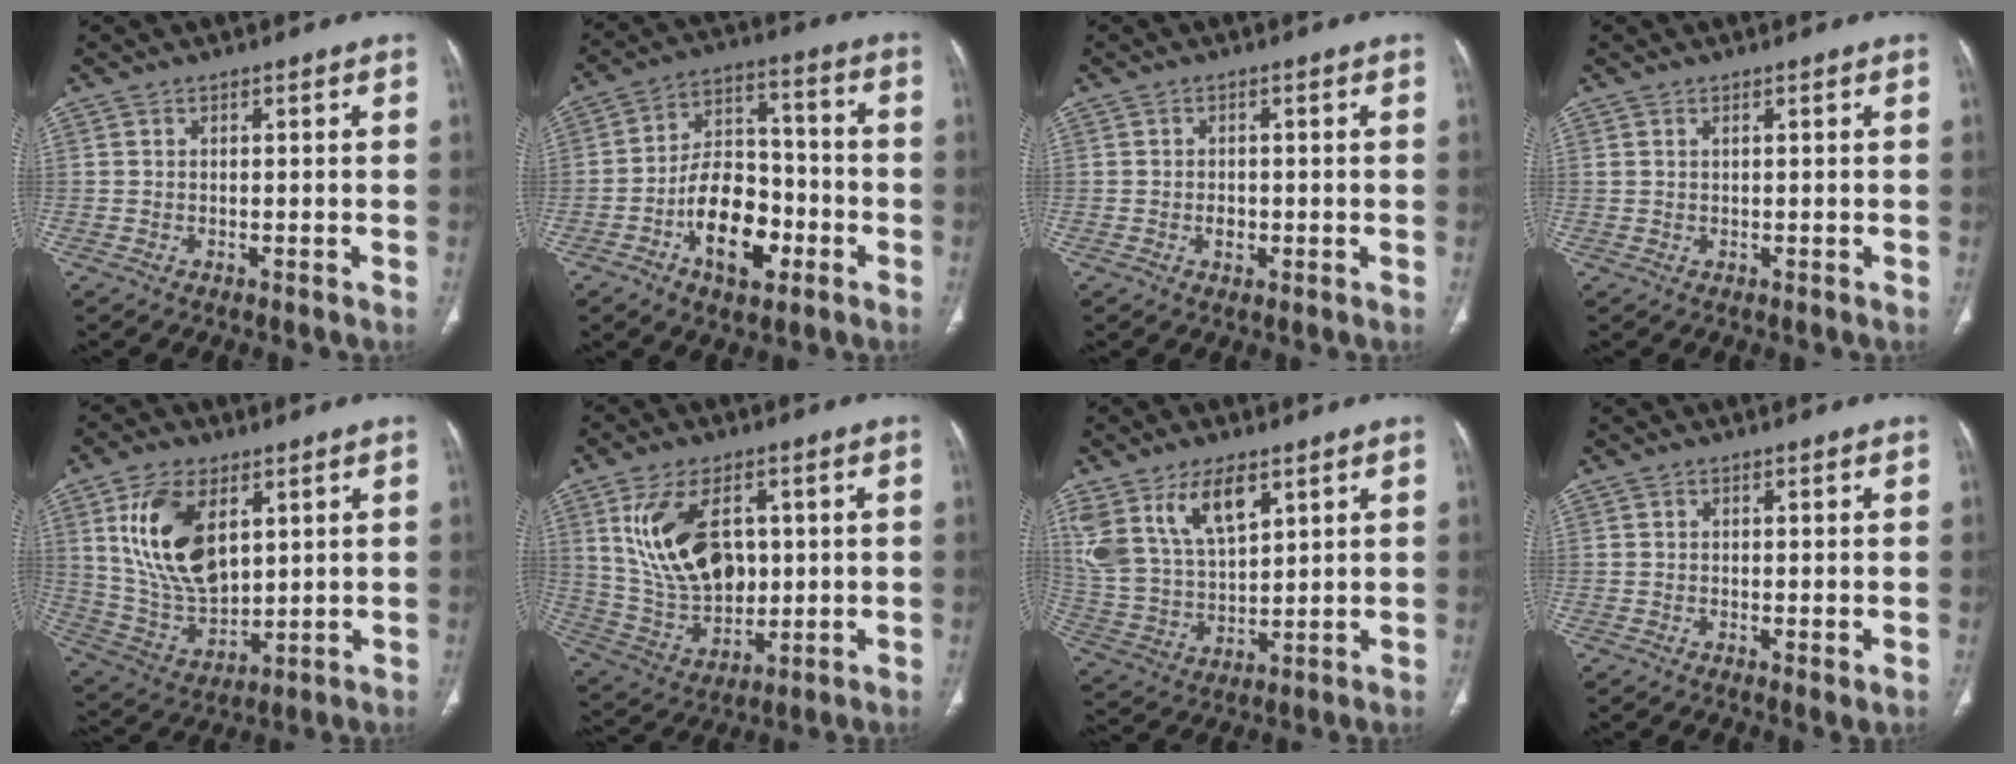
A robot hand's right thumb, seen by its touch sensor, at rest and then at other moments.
{"total": 14.8, "force": [-5.7, 8.7, 10.5], "torque": [-0.143, 0.041, -0.097]}
{"total": 2.1, "force": [-0.5, 1.5, 1.4], "torque": [-0.017, 0.003, -0.005]}
{"total": 0.6, "force": [0.4, 0.2, 0.4], "torque": [-0.012, 0.006, 0.009]}
{"total": 16.9, "force": [5.7, 9.6, 12.7], "torque": [-0.225, -0.023, 0.123]}
{"total": 16.9, "force": [4.2, 10.5, 12.6], "torque": [-0.209, -0.014, 0.095]}
{"total": 14.8, "force": [8.0, 7.5, 9.9], "torque": [-0.177, -0.027, 0.169]}
{"total": 1.6, "force": [-0.1, 0.4, 1.5], "torque": [-0.027, -0.008, -0.002]}